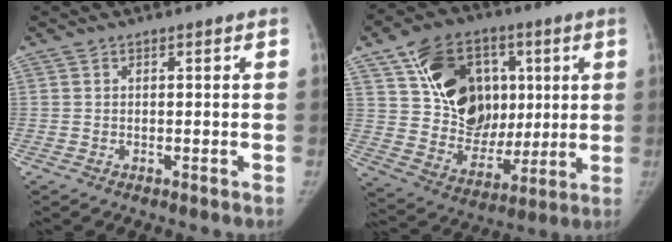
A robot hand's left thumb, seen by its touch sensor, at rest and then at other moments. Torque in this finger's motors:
{"motor_torque": [0.72, 1.40, -0.08, -0.02, 0.17]}